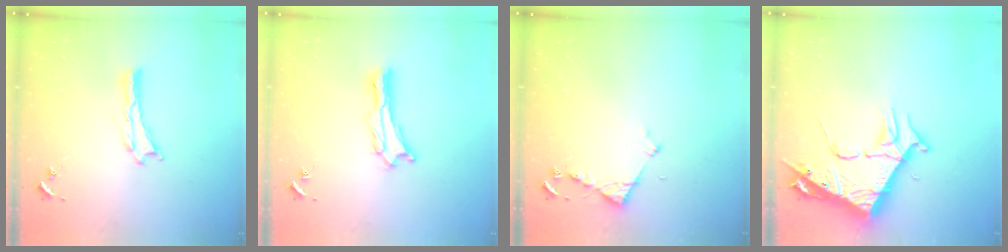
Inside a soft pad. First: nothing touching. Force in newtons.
{"total": 1.9, "press": 1.9, "slide": 0.2}
{"total": 3.5, "press": 3.5, "slide": 0.3}
{"total": 10.3, "press": 10.2, "slide": 1.3}